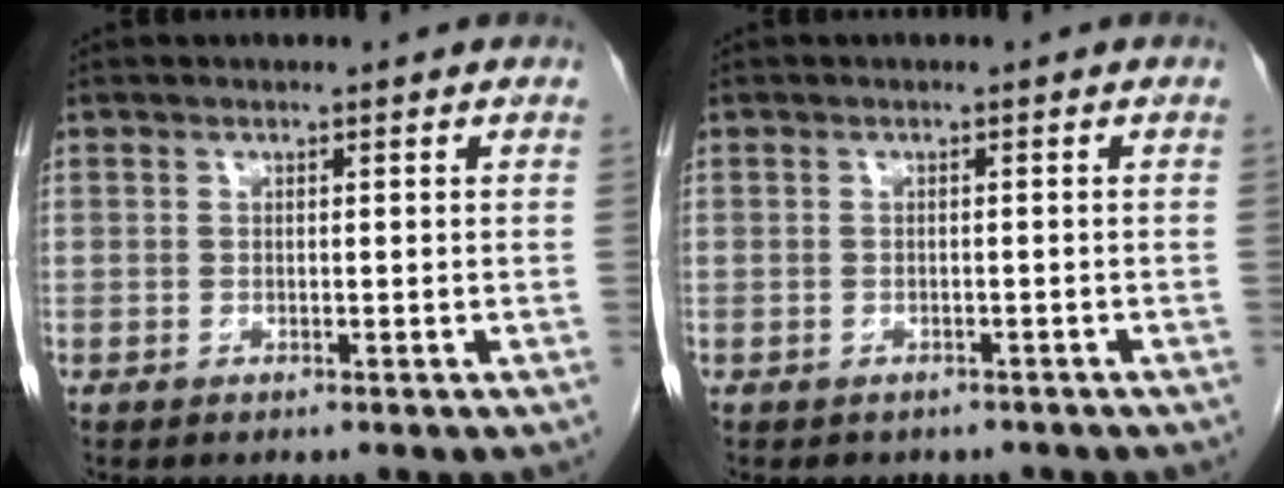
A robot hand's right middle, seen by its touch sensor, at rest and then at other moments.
{"total": 2.6, "force": [-2.2, 1.3, 0.4], "torque": [-0.010, 0.000, -0.025]}